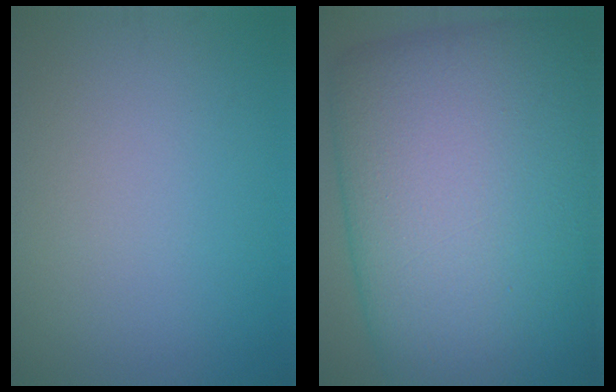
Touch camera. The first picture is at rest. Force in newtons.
{"total": 21.9, "press": 21.8, "slide": 0.9}